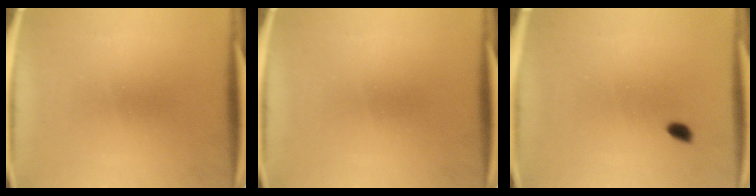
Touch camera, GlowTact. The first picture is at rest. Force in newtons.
{"total": 0.0}
{"total": 1.4}